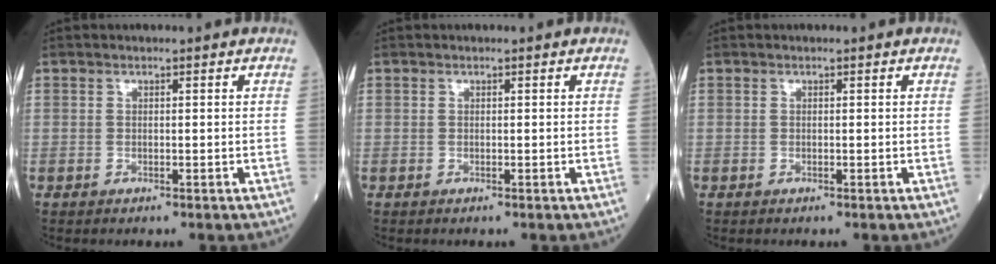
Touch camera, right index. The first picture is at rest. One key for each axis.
{"total": 0.0}
{"total": 0.0}